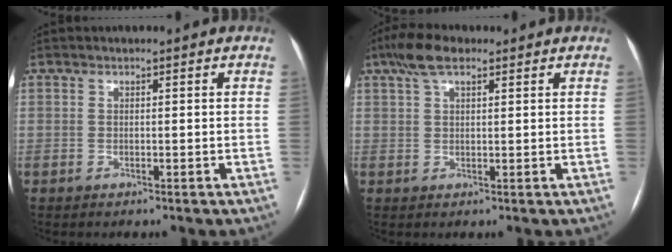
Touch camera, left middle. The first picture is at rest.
{"total": 5.4, "force": [3.5, 1.9, 3.7], "torque": [-0.082, 0.024, 0.065]}